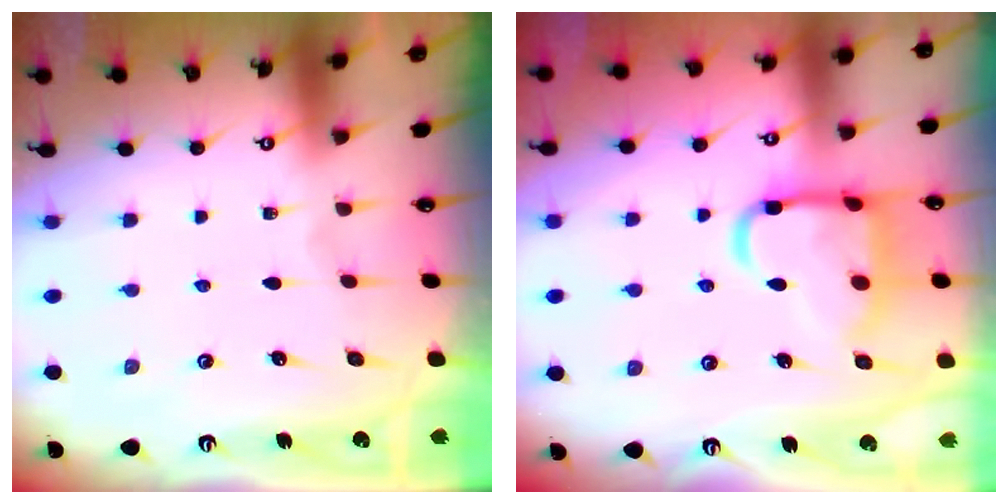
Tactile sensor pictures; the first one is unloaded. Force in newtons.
{"total": 15.3, "press": 15.2, "slide": 1.6}